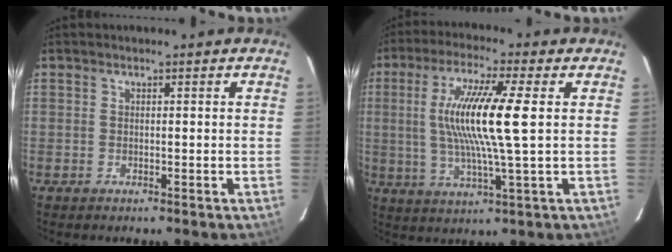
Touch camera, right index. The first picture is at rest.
{"total": 13.6, "force": [1.5, 0.4, 13.5], "torque": [-0.256, -0.004, 0.029]}